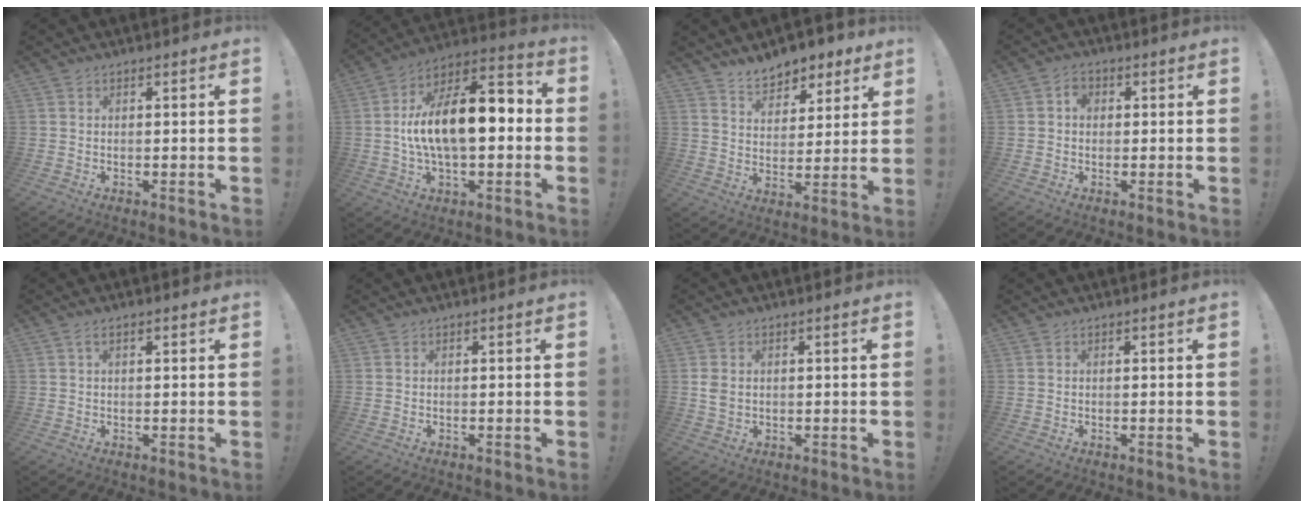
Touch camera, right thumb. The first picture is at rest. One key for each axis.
{"total": 18.1, "fx": -0.3, "fy": 8.5, "fz": 15.9, "tx": -0.261, "ty": 0.001, "tz": -0.006}
{"total": 8.7, "fx": 6.9, "fy": 4.7, "fz": 2.3, "tx": -0.037, "ty": -0.046, "tz": 0.134}
{"total": 2.9, "fx": 0.1, "fy": 2.5, "fz": 1.6, "tx": -0.016, "ty": 0.005, "tz": -0.002}
{"total": 1.9, "fx": 0.7, "fy": 0.9, "fz": 1.5, "tx": -0.031, "ty": 0.004, "tz": 0.011}
{"total": 0.0}
{"total": 3.0, "fx": 0.7, "fy": 2.3, "fz": 1.8, "tx": -0.029, "ty": 0.004, "tz": 0.015}
{"total": 0.0}